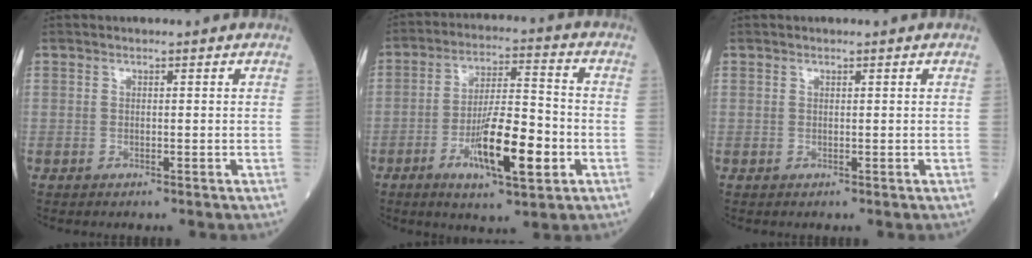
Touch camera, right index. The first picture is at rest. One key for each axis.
{"total": 12.6, "fx": -4.3, "fy": 2.4, "fz": 11.6, "tx": -0.206, "ty": -0.007, "tz": -0.071}
{"total": 0.0}